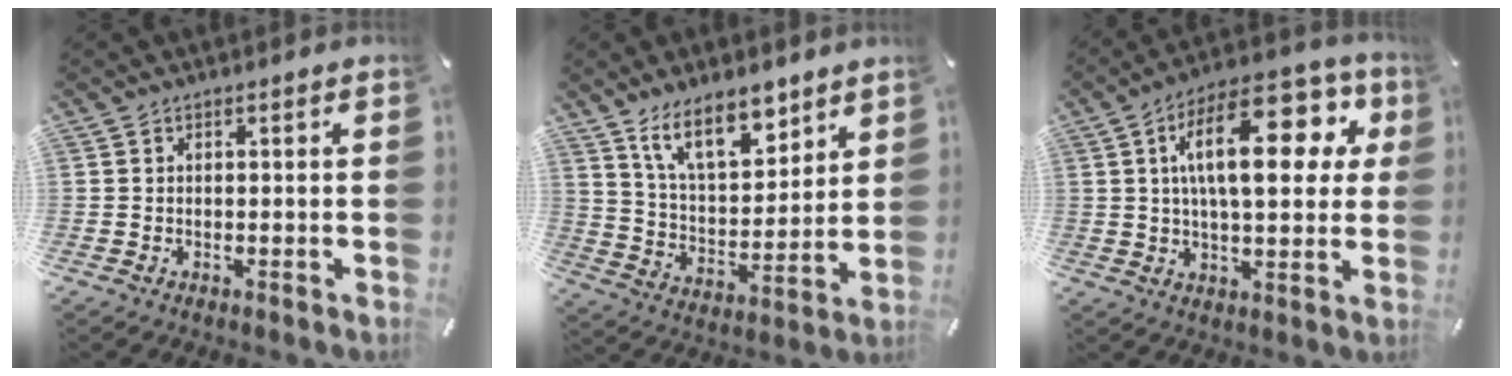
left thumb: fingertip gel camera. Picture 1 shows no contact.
{"total": 13.7, "force": [10.3, 6.0, 6.8], "torque": [-0.118, -0.056, 0.189]}
{"total": 21.7, "force": [6.5, 10.0, 18.1], "torque": [-0.282, -0.012, 0.098]}